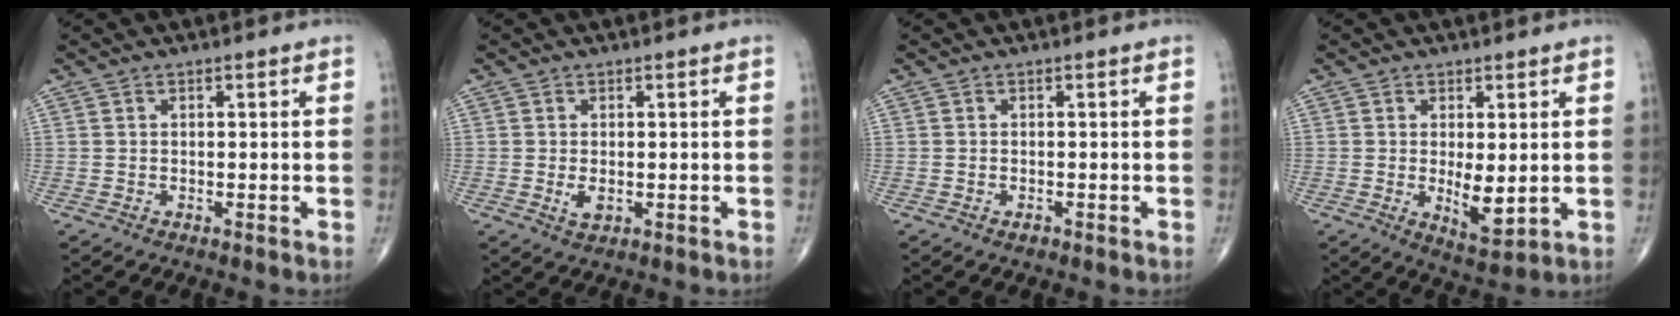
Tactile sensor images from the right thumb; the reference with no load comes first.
{"total": 2.3, "force": [-0.3, 1.4, 1.9], "torque": [-0.034, -0.006, -0.004]}
{"total": 0.9, "force": [-0.6, 0.5, 0.4], "torque": [-0.005, 0.002, -0.009]}
{"total": 6.1, "force": [-0.3, 2.5, 5.6], "torque": [-0.078, -0.018, 0.004]}